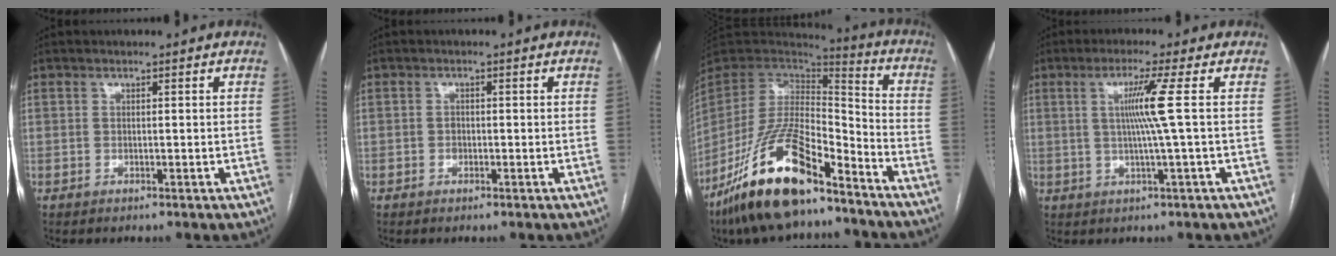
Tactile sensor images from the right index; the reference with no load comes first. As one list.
[{"total": 1.0, "force": [-0.2, 0.8, 0.5], "torque": [-0.006, 0.003, -0.004]}, {"total": 20.1, "force": [-13.4, 6.0, 13.7], "torque": [-0.276, -0.013, -0.243]}, {"total": 5.8, "force": [0.8, -1.9, 5.4], "torque": [-0.104, -0.002, 0.017]}]